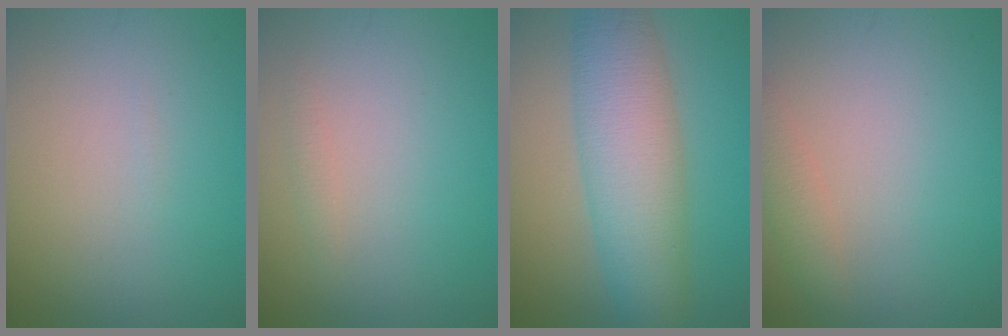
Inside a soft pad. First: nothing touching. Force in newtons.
{"total": 0.7, "press": 0.7, "slide": 0.0}
{"total": 8.0, "press": 8.0, "slide": 0.4}
{"total": 1.9, "press": 1.9, "slide": 0.1}